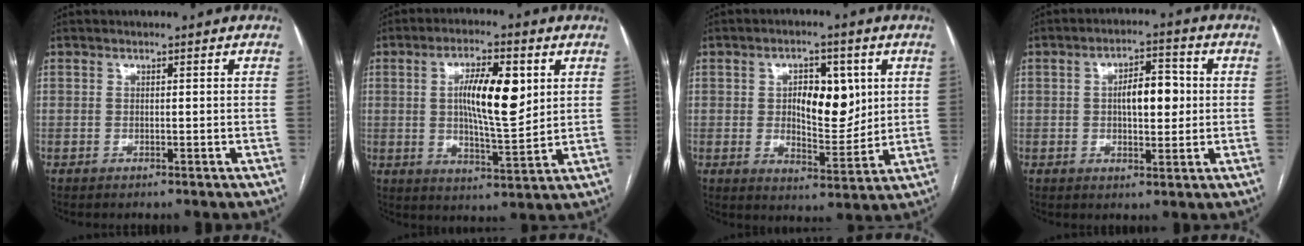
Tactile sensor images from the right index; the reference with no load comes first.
{"total": 10.9, "force": [2.6, 2.7, 10.3], "torque": [-0.181, 0.003, 0.045]}
{"total": 9.1, "force": [2.1, 4.3, 7.7], "torque": [-0.115, 0.005, 0.041]}
{"total": 7.0, "force": [0.5, 3.0, 6.4], "torque": [-0.103, 0.014, 0.009]}